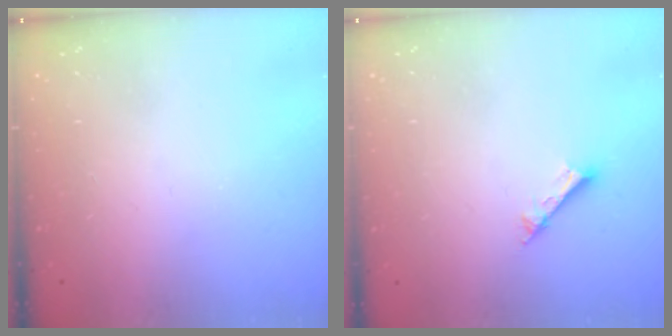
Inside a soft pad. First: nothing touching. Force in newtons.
{"total": 2.2, "press": 2.1, "slide": 0.4}